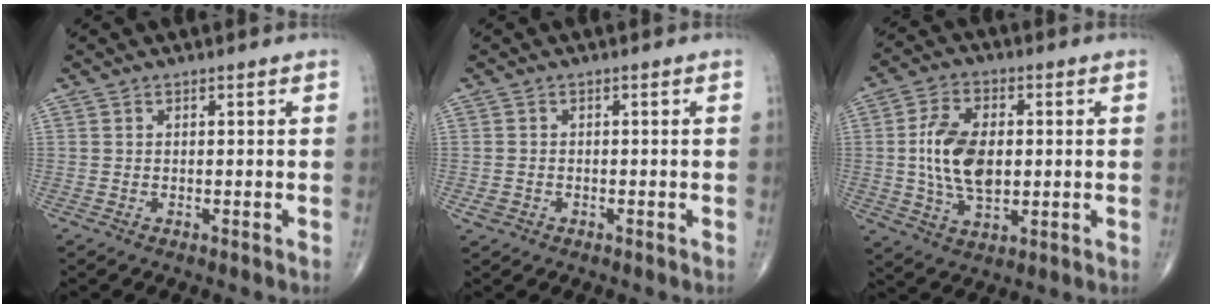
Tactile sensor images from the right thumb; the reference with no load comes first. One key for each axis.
{"total": 1.8, "fx": -0.7, "fy": 1.5, "fz": 0.6, "tx": -0.008, "ty": 0.007, "tz": -0.011}
{"total": 12.6, "fx": 0.4, "fy": 7.5, "fz": 10.1, "tx": -0.178, "ty": 0.001, "tz": 0.012}